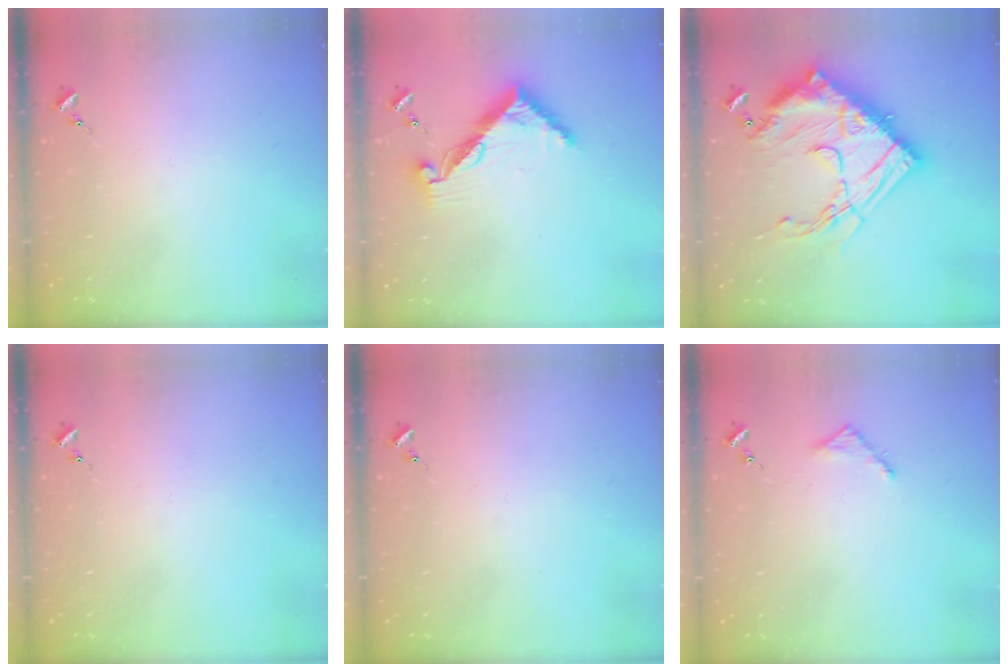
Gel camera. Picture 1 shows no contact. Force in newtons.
{"total": 9.8, "press": 9.8, "slide": 0.9}
{"total": 29.9, "press": 29.8, "slide": 2.4}
{"total": 0.0}
{"total": 0.0}
{"total": 2.7, "press": 2.7, "slide": 0.3}